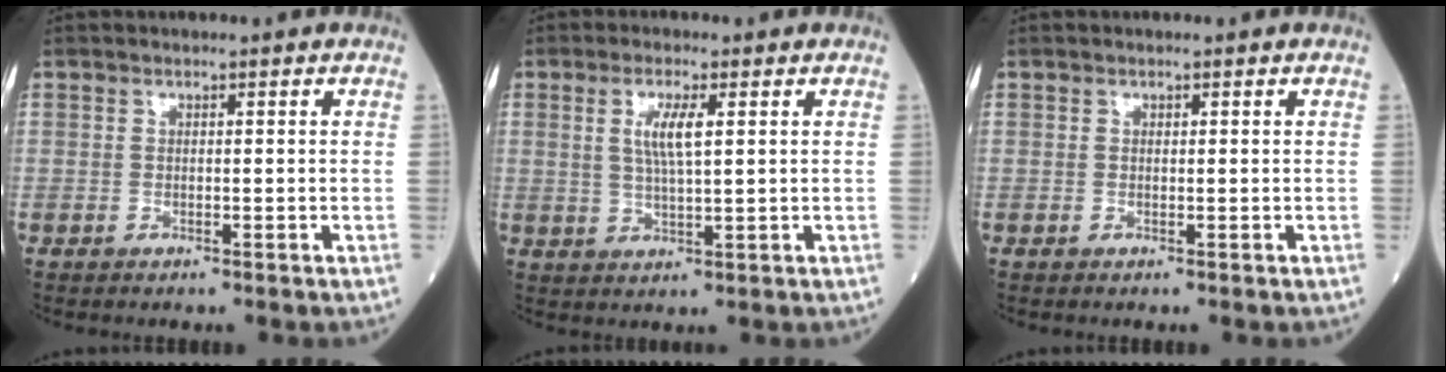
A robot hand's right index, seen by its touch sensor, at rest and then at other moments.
{"total": 4.8, "force": [1.4, 0.6, 4.5], "torque": [-0.091, -0.001, 0.027]}
{"total": 0.0}